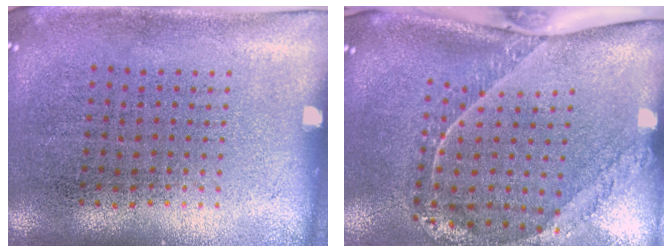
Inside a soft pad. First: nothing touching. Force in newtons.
{"total": 2.5, "press": 1.7, "slide": 1.8}